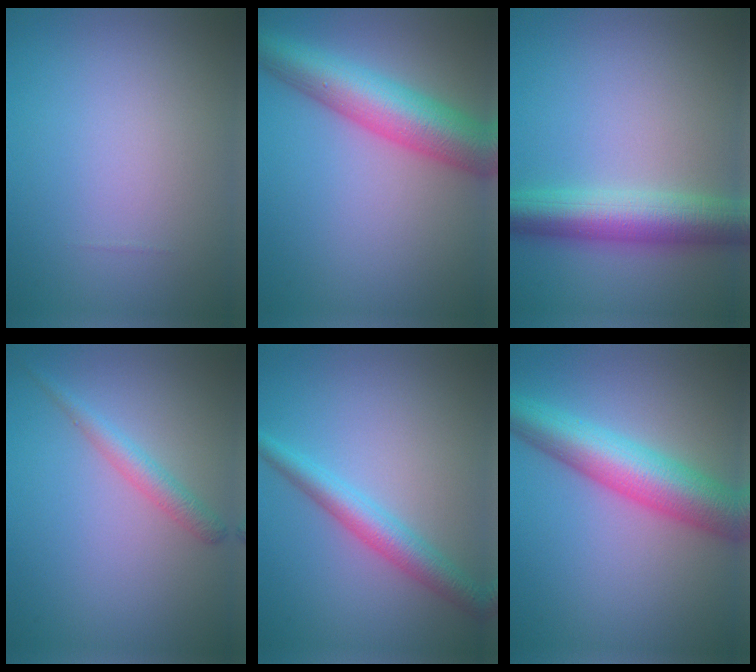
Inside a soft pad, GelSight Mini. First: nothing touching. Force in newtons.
{"total": 8.2, "press": 8.2, "slide": 0.4}
{"total": 6.4, "press": 6.4, "slide": 0.0}
{"total": 2.0, "press": 2.0, "slide": 0.1}
{"total": 3.6, "press": 3.6, "slide": 0.1}
{"total": 7.9, "press": 7.9, "slide": 0.2}